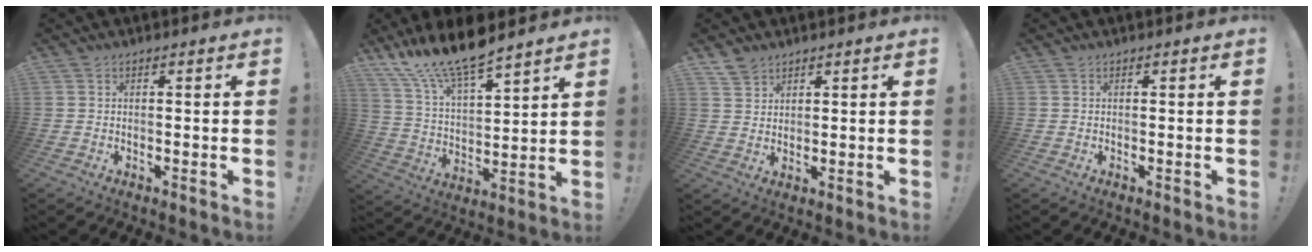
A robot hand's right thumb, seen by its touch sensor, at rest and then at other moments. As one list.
[{"total": 14.0, "force": [11.7, 3.1, 7.1], "torque": [-0.143, -0.088, 0.210]}, {"total": 3.9, "force": [3.2, 2.1, 0.7], "torque": [-0.014, -0.016, 0.061]}, {"total": 0.0}]